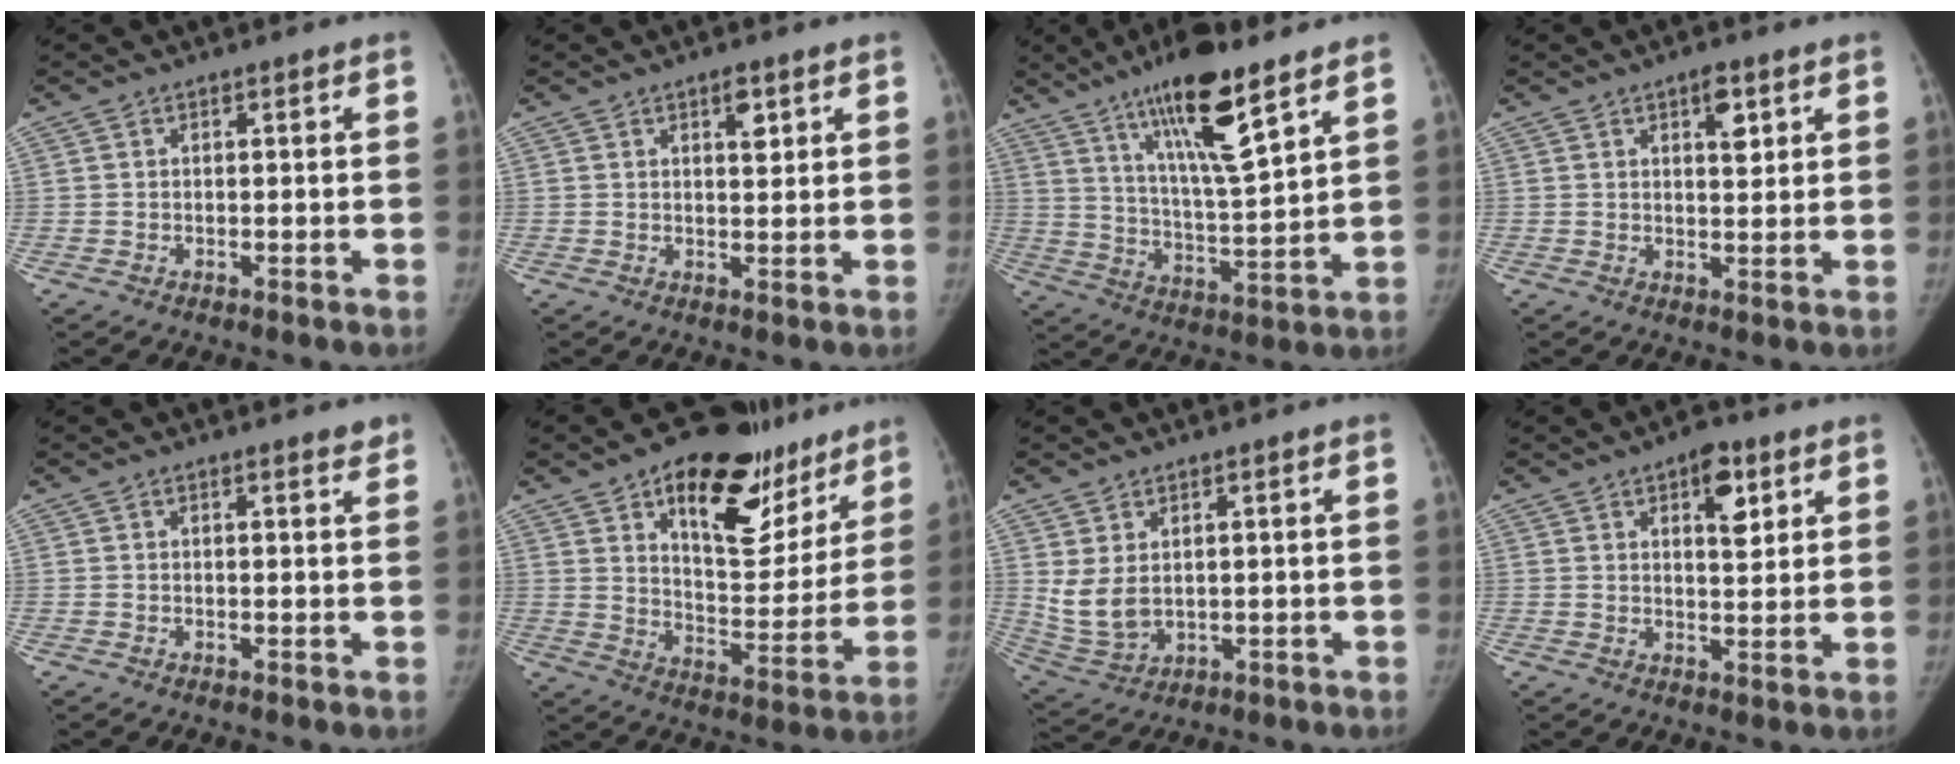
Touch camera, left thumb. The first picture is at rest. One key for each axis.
{"total": 3.3, "fx": 1.9, "fy": 1.4, "fz": 2.3, "tx": -0.023, "ty": -0.010, "tz": 0.028}
{"total": 16.4, "fx": 10.2, "fy": 3.0, "fz": 12.5, "tx": -0.207, "ty": -0.056, "tz": 0.183}
{"total": 4.4, "fx": 2.3, "fy": 1.9, "fz": 3.2, "tx": -0.034, "ty": -0.012, "tz": 0.033}
{"total": 1.4, "fx": 1.2, "fy": 0.3, "fz": 0.6, "tx": -0.004, "ty": -0.008, "tz": 0.014}
{"total": 23.5, "fx": 14.7, "fy": 11.6, "fz": 14.1, "tx": -0.141, "ty": -0.063, "tz": 0.219}
{"total": 6.9, "fx": 1.8, "fy": 4.5, "fz": 4.8, "tx": -0.093, "ty": -0.015, "tz": 0.054}
{"total": 9.4, "fx": 5.2, "fy": 2.8, "fz": 7.3, "tx": -0.101, "ty": -0.030, "tz": 0.082}